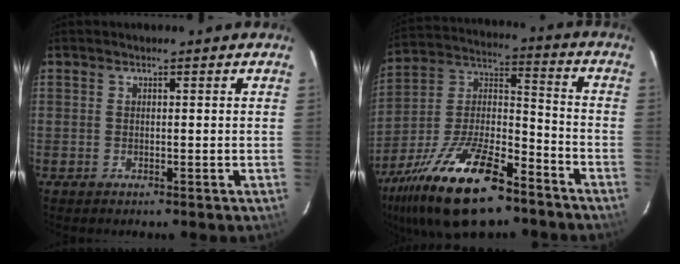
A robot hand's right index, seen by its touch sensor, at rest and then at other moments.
{"total": 23.7, "force": [-15.1, 8.9, 16.0], "torque": [-0.318, -0.013, -0.262]}